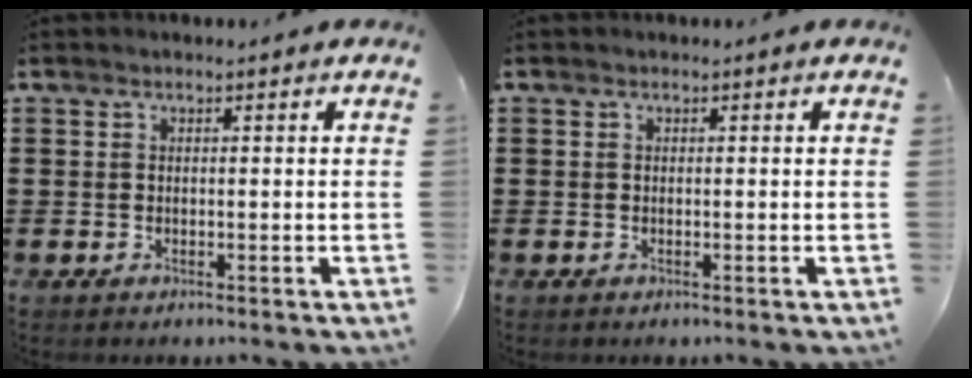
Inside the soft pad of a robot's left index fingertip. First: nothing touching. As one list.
[{"total": 0.0}]